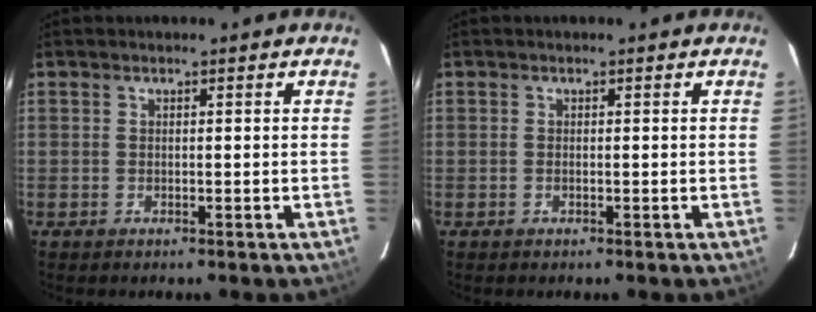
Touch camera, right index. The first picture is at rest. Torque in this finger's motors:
{"motor_torque": [0.19, 0.14, -0.03, 0.01]}